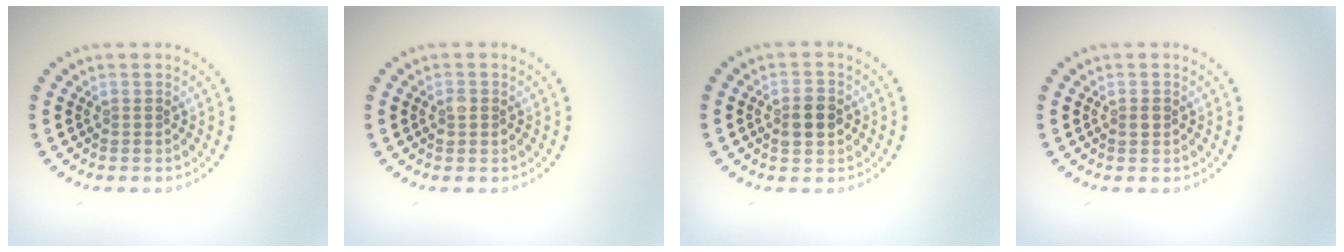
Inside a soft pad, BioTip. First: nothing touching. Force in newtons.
{"total": 1.4, "press": 1.4, "slide": 0.0}
{"total": 2.9, "press": 2.9, "slide": 0.2}
{"total": 1.0, "press": 1.0, "slide": 0.1}